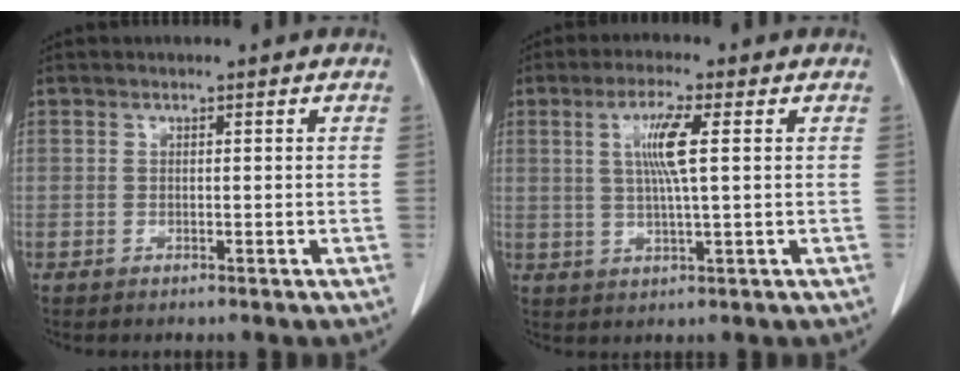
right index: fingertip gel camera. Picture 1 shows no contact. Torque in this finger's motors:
{"motor_torque": [0.66, 0.06, 0.22, 0.11]}